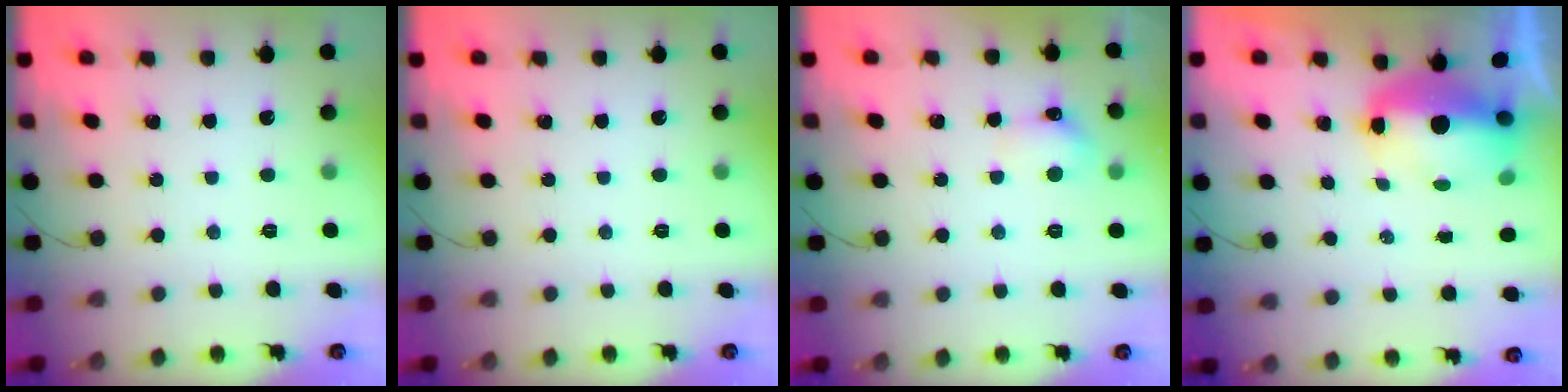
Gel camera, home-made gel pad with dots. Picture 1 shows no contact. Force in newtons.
{"total": 0.0}
{"total": 5.8, "press": 5.6, "slide": 1.6}
{"total": 7.8, "press": 7.5, "slide": 1.8}